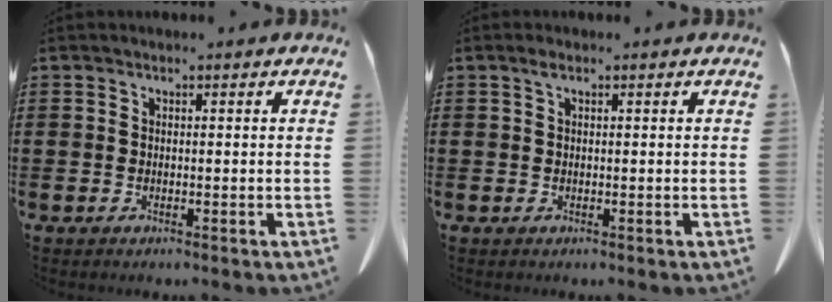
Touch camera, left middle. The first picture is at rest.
{"total": 1.0, "force": [0.5, 0.3, 0.8], "torque": [-0.017, 0.003, 0.008]}